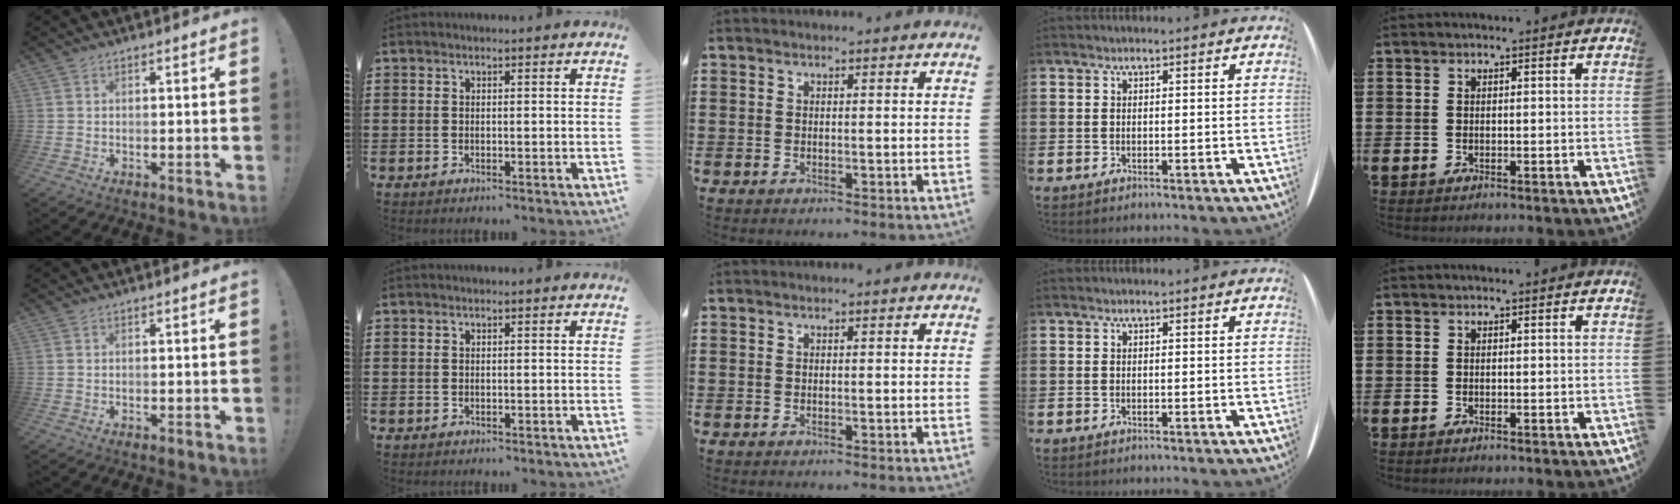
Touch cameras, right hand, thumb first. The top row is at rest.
{}